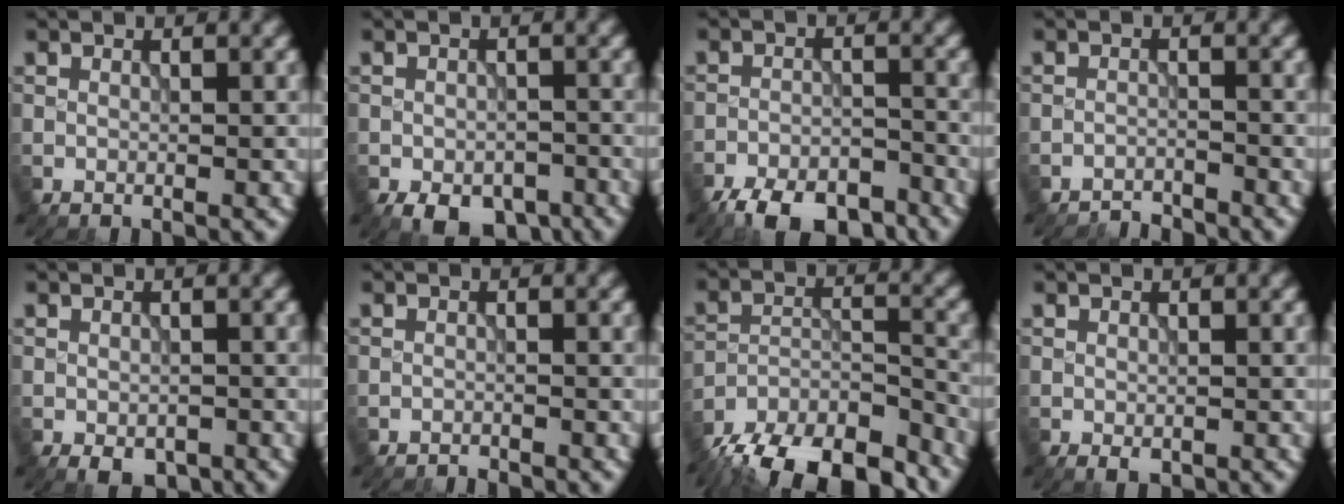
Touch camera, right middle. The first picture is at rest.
{"total": 4.7, "force": [-3.0, 2.5, 2.6], "torque": [-0.033, -0.011, -0.042]}
{"total": 7.4, "force": [-6.2, 2.5, 3.2], "torque": [-0.046, -0.011, -0.103]}
{"total": 2.1, "force": [-2.1, 0.2, 0.1], "torque": [0.005, 0.002, -0.041]}
{"total": 2.3, "force": [-1.2, 1.3, 1.4], "torque": [-0.024, -0.009, -0.016]}
{"total": 1.1, "force": [-1.1, 0.1, 0.0], "torque": [0.003, 0.000, -0.023]}
{"total": 14.7, "force": [-12.7, 5.0, 5.4], "torque": [-0.085, -0.008, -0.177]}
{"total": 0.8, "force": [-0.4, 0.4, 0.6], "torque": [-0.009, -0.003, -0.005]}